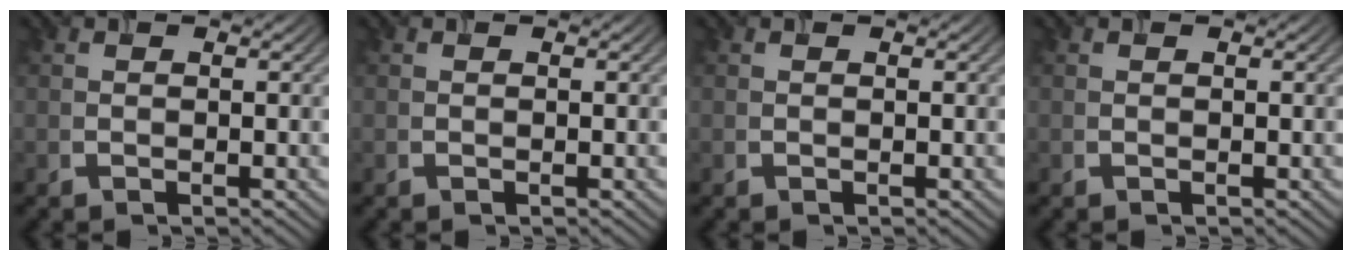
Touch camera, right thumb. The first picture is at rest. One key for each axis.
{"total": 0.0}
{"total": 0.0}
{"total": 0.0}